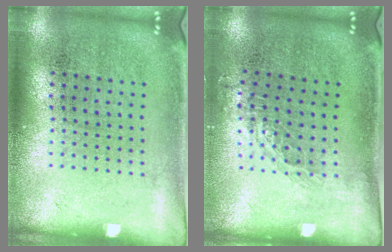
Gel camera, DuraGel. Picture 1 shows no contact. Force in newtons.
{"total": 0.7, "press": 0.7, "slide": 0.1}